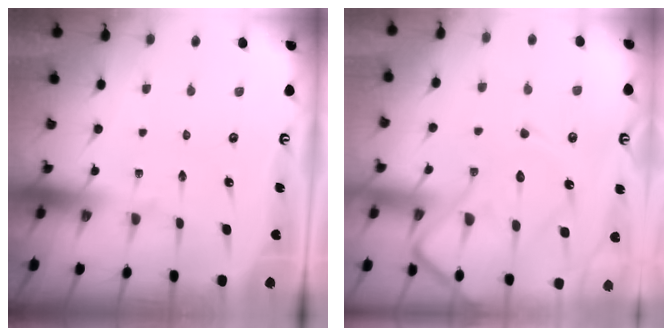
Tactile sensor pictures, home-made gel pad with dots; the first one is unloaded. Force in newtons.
{"total": 14.5, "press": 14.4, "slide": 1.6}